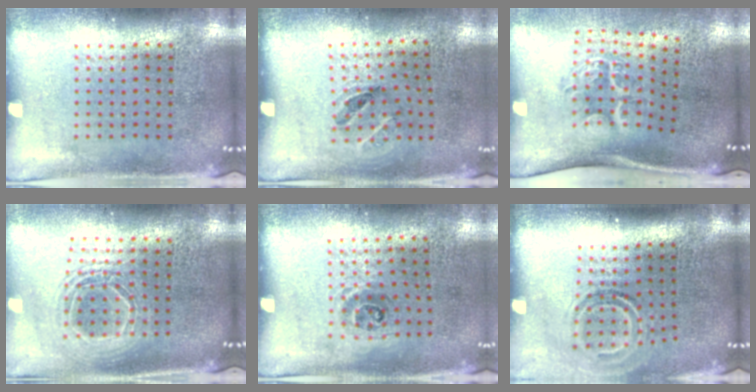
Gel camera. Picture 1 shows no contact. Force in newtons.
{"total": 1.2, "press": 0.7, "slide": 1.0}
{"total": 2.1, "press": 1.4, "slide": 1.6}
{"total": 1.6, "press": 1.4, "slide": 0.8}
{"total": 0.9, "press": 0.7, "slide": 0.7}
{"total": 1.8, "press": 1.1, "slide": 1.4}